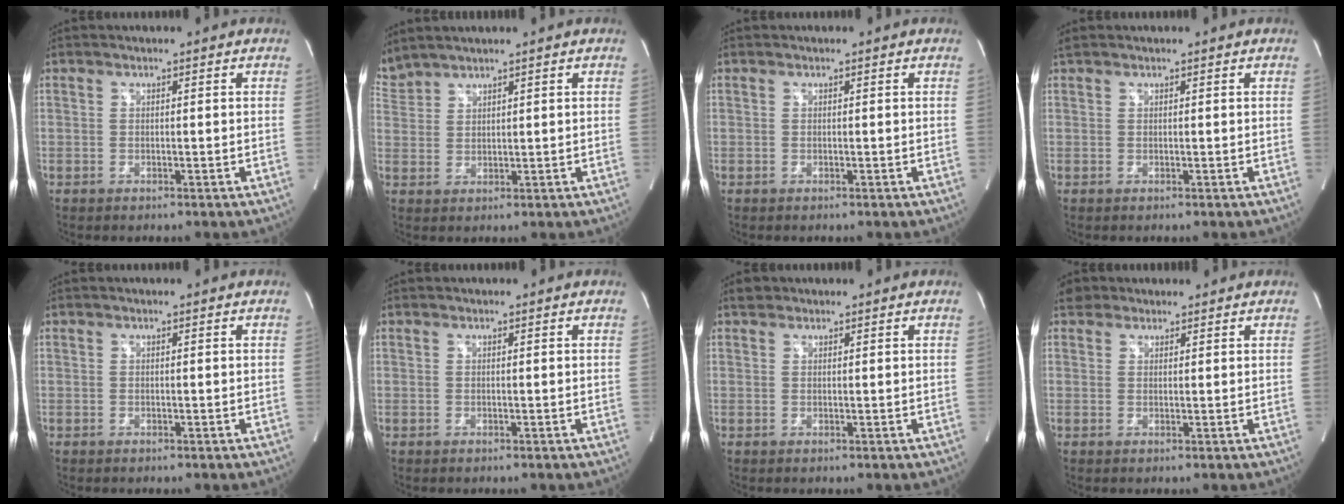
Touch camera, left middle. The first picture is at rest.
{"total": 4.0, "force": [4.0, 0.0, 0.5], "torque": [-0.032, 0.018, 0.094]}
{"total": 0.0}
{"total": 0.8, "force": [0.7, 0.1, 0.2], "torque": [-0.018, 0.016, 0.020]}
{"total": 0.0}
{"total": 0.0}
{"total": 1.3, "force": [1.0, 0.8, 0.1], "torque": [-0.001, 0.009, 0.014]}
{"total": 3.2, "force": [2.5, 2.0, 0.4], "torque": [-0.011, 0.026, 0.040]}